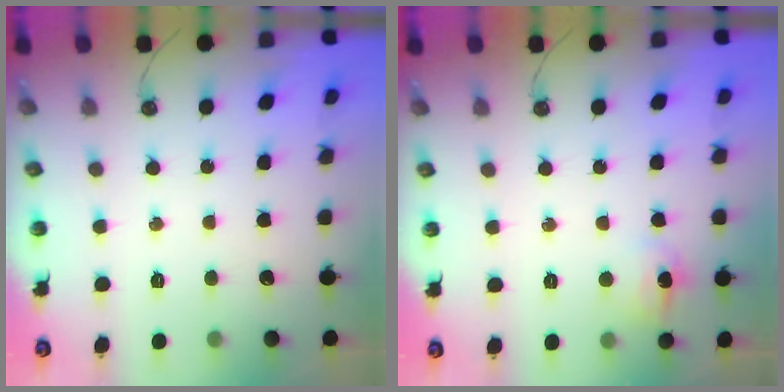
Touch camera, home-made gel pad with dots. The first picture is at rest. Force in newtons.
{"total": 8.7, "press": 8.7, "slide": 0.2}